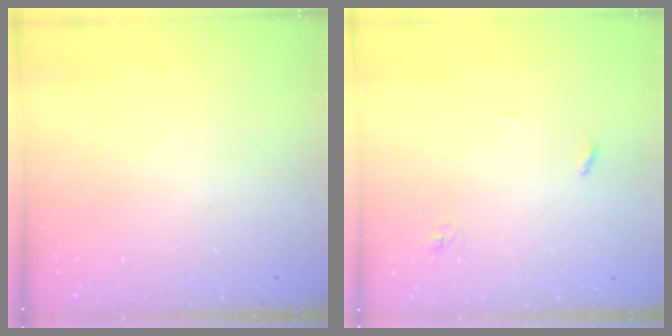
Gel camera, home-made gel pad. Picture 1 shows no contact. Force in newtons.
{"total": 2.8, "press": 2.8, "slide": 0.2}